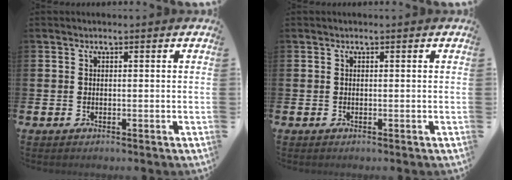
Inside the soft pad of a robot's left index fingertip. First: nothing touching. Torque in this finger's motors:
{"motor_torque": [0.00, 0.00, 0.00, 0.00]}